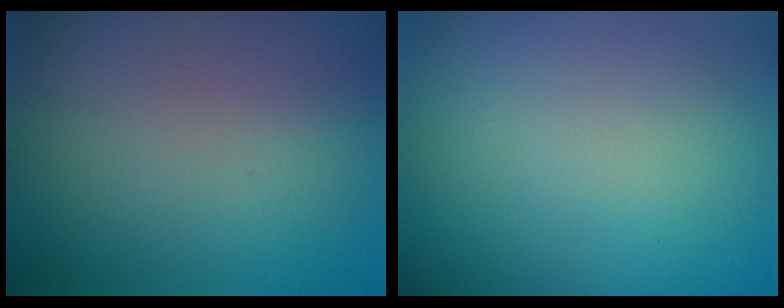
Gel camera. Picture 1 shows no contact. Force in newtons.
{"total": 0.0}